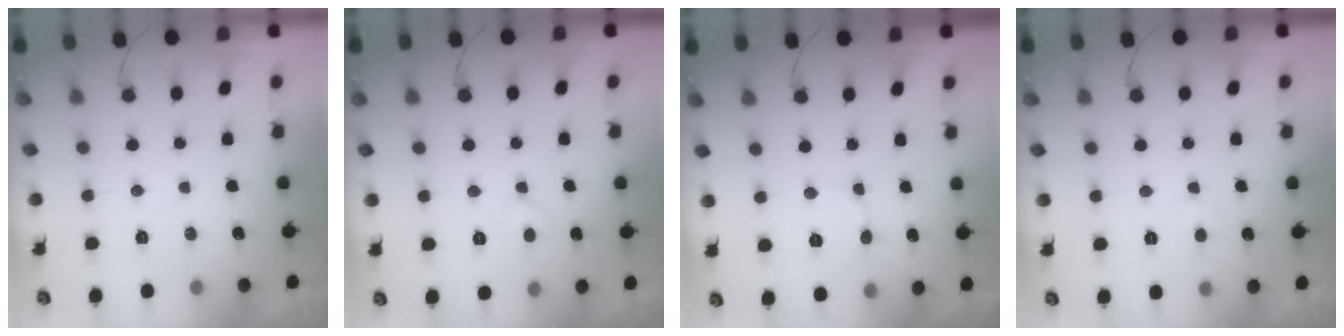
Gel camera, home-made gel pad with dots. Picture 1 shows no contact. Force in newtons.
{"total": 3.8, "press": 3.7, "slide": 0.4}
{"total": 2.4, "press": 2.4, "slide": 0.3}
{"total": 3.5, "press": 3.5, "slide": 0.3}